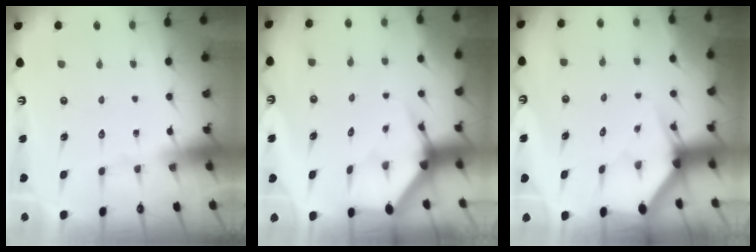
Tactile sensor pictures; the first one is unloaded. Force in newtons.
{"total": 3.4, "press": 3.4, "slide": 0.1}
{"total": 2.7, "press": 2.7, "slide": 0.2}